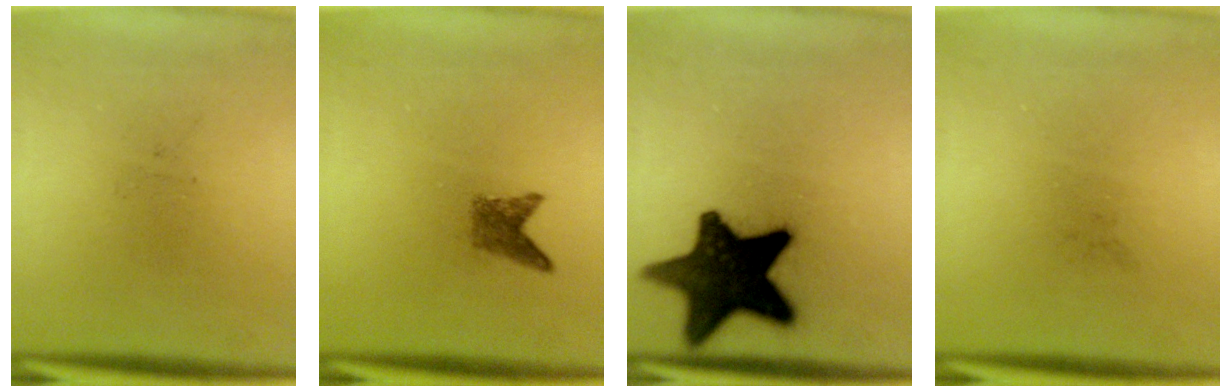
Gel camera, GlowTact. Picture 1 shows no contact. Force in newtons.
{"total": 2.0}
{"total": 16.7}
{"total": 0.0}